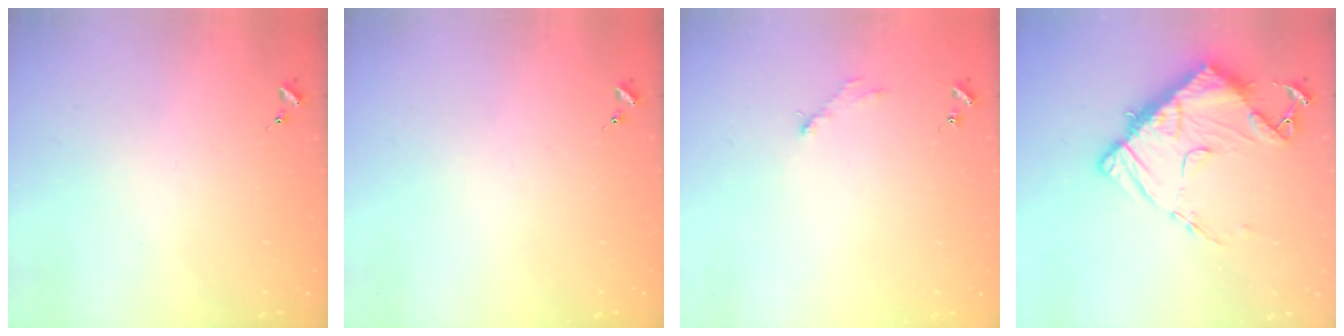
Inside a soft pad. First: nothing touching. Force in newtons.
{"total": 0.0}
{"total": 2.8, "press": 2.8, "slide": 0.4}
{"total": 13.3, "press": 13.2, "slide": 1.3}